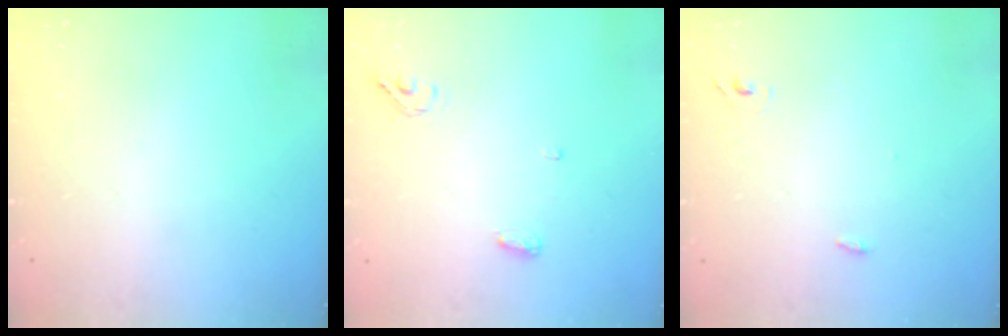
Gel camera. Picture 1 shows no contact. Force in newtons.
{"total": 4.4, "press": 4.3, "slide": 0.9}
{"total": 2.9, "press": 2.7, "slide": 1.0}